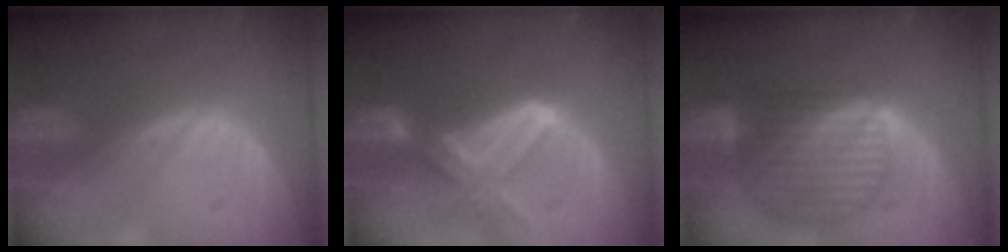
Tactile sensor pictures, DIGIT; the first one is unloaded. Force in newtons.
{"total": 6.7, "press": 6.6, "slide": 1.3}
{"total": 10.4, "press": 8.8, "slide": 5.5}